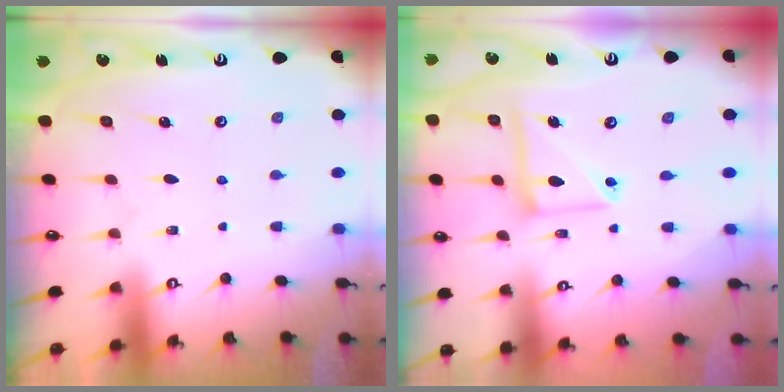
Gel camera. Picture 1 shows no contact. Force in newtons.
{"total": 10.6, "press": 10.6, "slide": 0.9}